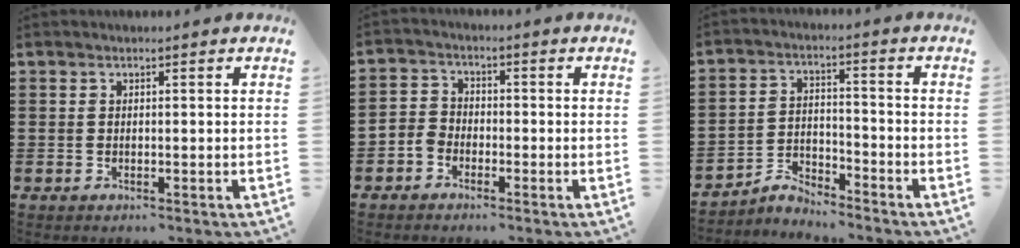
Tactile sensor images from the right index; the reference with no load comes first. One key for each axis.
{"total": 2.9, "fx": -2.2, "fy": 1.8, "fz": 0.5, "tx": -0.024, "ty": 0.006, "tz": -0.050}
{"total": 4.3, "fx": -4.1, "fy": 0.9, "fz": 0.7, "tx": -0.016, "ty": 0.009, "tz": -0.084}